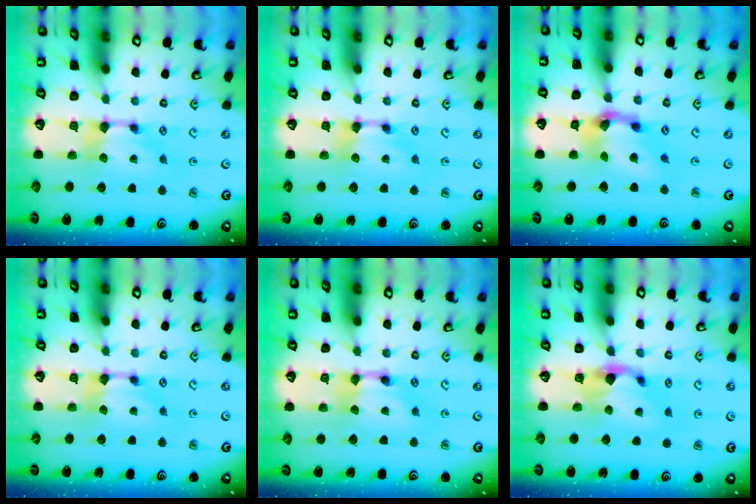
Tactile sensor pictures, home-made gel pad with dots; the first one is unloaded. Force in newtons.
{"total": 0.0}
{"total": 5.9, "press": 5.5, "slide": 2.1}
{"total": 0.0}
{"total": 2.0, "press": 2.0, "slide": 0.1}
{"total": 1.4, "press": 0.6, "slide": 1.3}